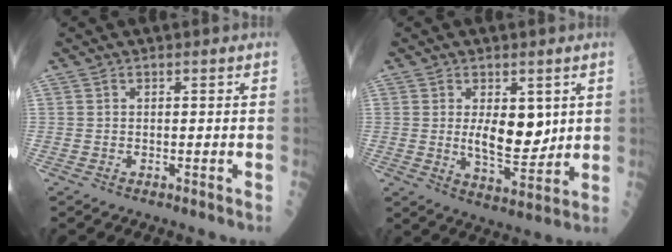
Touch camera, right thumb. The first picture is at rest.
{"total": 8.4, "force": [1.6, 4.1, 7.1], "torque": [-0.090, -0.023, 0.037]}